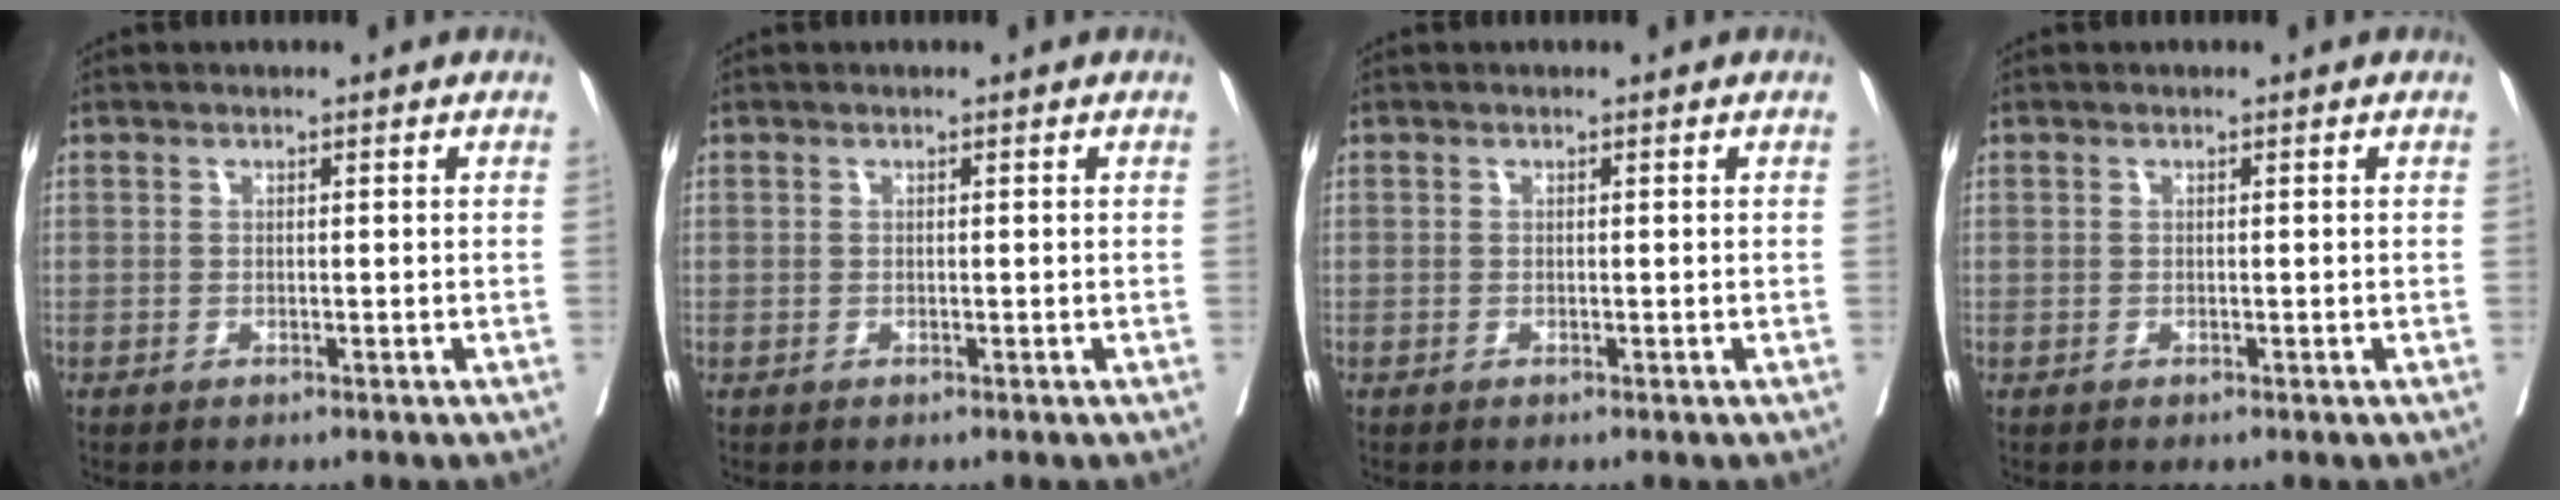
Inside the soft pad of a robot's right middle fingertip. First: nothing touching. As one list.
[{"total": 0.0}, {"total": 0.0}, {"total": 0.0}]